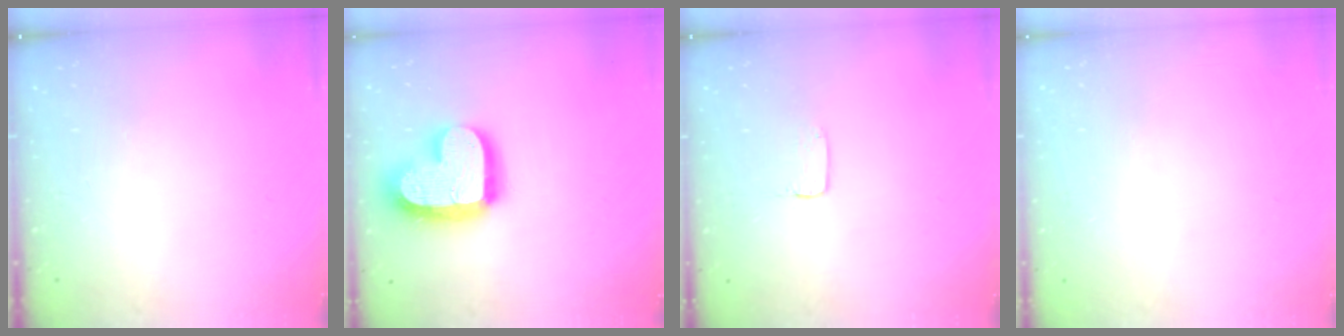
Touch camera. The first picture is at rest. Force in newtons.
{"total": 18.7, "press": 18.6, "slide": 1.5}
{"total": 2.0, "press": 2.0, "slide": 0.2}
{"total": 0.0}